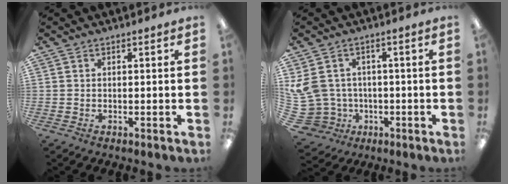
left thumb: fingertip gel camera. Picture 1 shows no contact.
{"total": 9.2, "force": [0.9, 8.6, 3.2], "torque": [-0.112, -0.009, 0.027]}